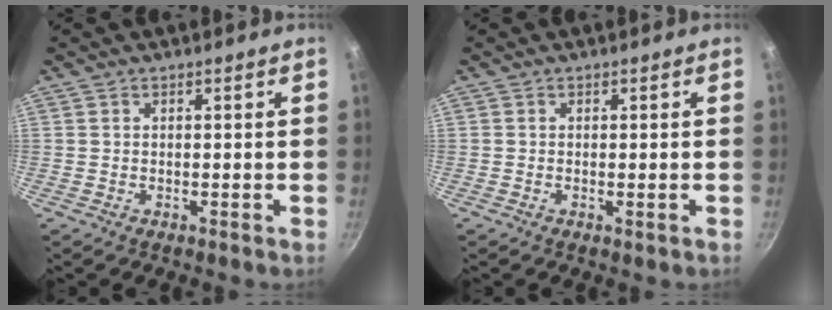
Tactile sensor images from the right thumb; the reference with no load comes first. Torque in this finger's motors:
{"motor_torque": [-0.13, -0.09, -0.39, 0.21, 0.02]}